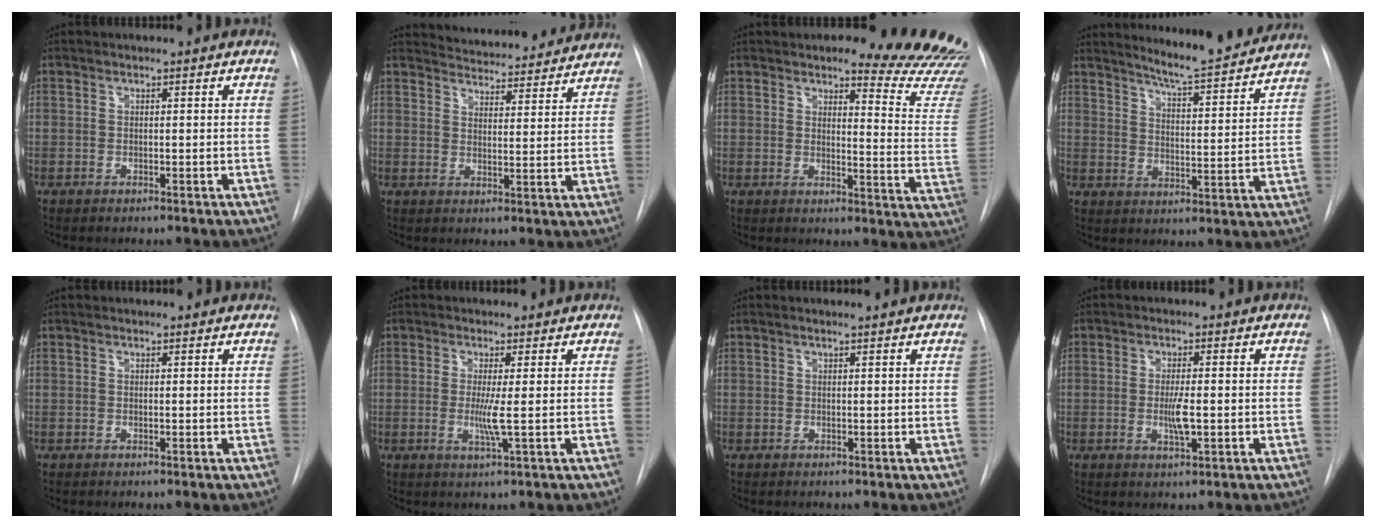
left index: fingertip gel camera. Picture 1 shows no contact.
{"total": 15.5, "force": [15.0, 2.8, 3.1], "torque": [-0.029, -0.006, 0.179]}
{"total": 15.2, "force": [14.5, 1.0, 4.6], "torque": [-0.034, -0.128, 0.141]}
{"total": 15.2, "force": [14.3, 0.3, 5.3], "torque": [-0.082, -0.029, 0.188]}
{"total": 0.7, "force": [0.6, 0.3, 0.0], "torque": [-0.006, 0.001, 0.006]}
{"total": 3.1, "force": [-0.1, -0.5, 3.0], "torque": [-0.066, -0.008, -0.001]}
{"total": 2.4, "force": [2.3, 0.2, 0.6], "torque": [-0.014, 0.012, 0.023]}
{"total": 3.4, "force": [-0.4, 0.6, 3.3], "torque": [-0.063, -0.004, -0.006]}